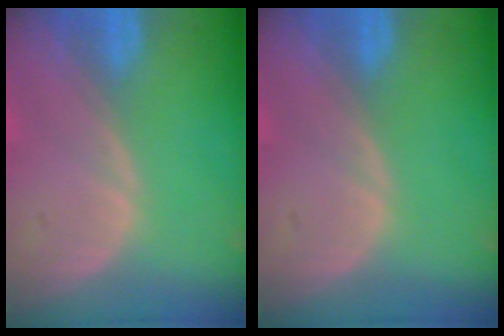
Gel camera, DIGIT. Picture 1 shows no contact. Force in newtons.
{"total": 0.0}